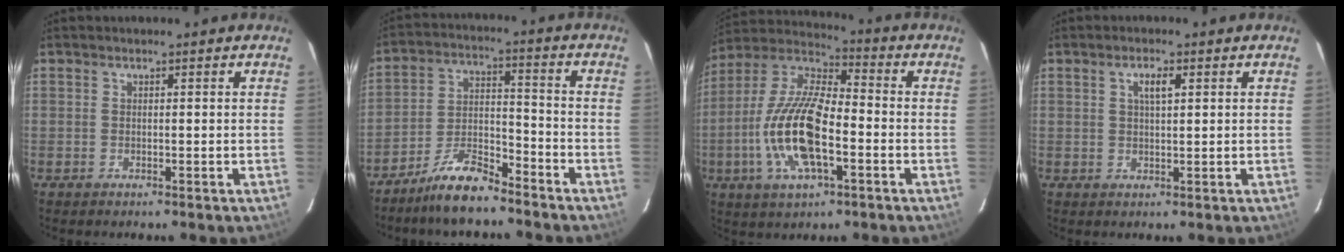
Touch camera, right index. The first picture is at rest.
{"total": 9.8, "force": [-8.3, 2.2, 4.9], "torque": [-0.108, 0.017, -0.156]}
{"total": 17.3, "force": [-4.7, 6.6, 15.4], "torque": [-0.318, -0.005, -0.094]}
{"total": 2.8, "force": [1.1, 0.9, 2.4], "torque": [-0.043, 0.005, 0.019]}